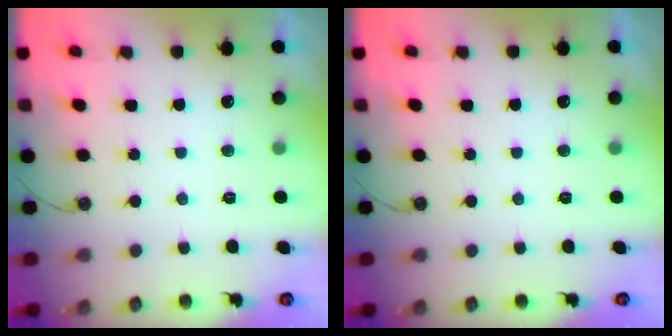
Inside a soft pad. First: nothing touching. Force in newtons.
{"total": 0.0}